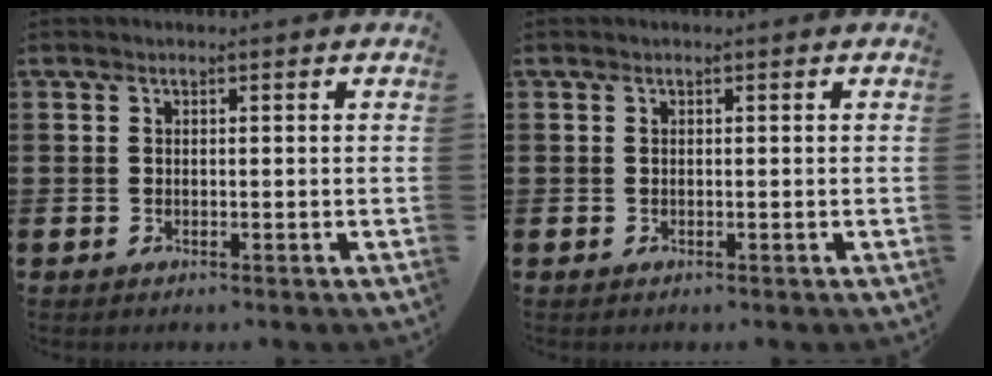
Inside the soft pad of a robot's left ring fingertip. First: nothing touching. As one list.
[{"total": 0.0}]